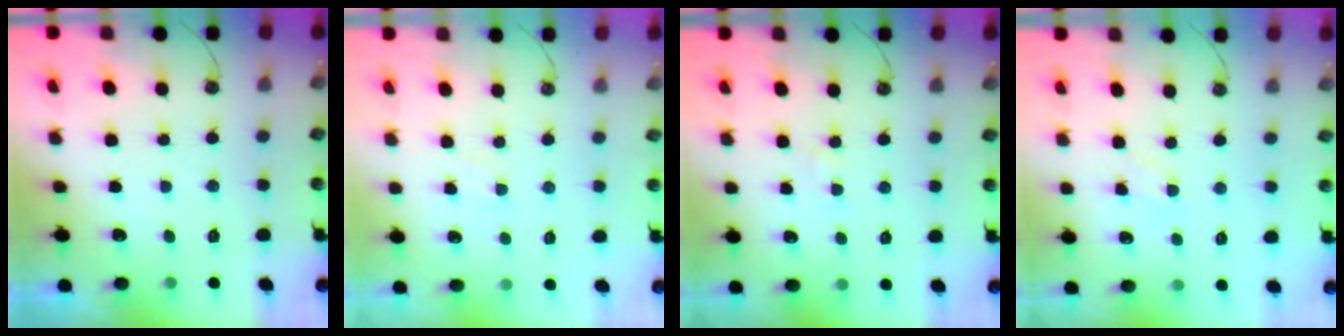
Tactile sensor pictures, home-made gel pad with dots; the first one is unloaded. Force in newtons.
{"total": 3.8, "press": 3.8, "slide": 0.3}
{"total": 3.0, "press": 2.9, "slide": 0.4}
{"total": 1.7, "press": 1.7, "slide": 0.3}